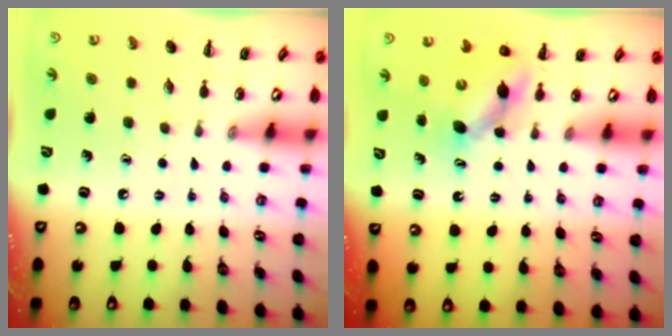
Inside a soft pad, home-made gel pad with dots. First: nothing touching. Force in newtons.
{"total": 5.4, "press": 5.3, "slide": 1.0}